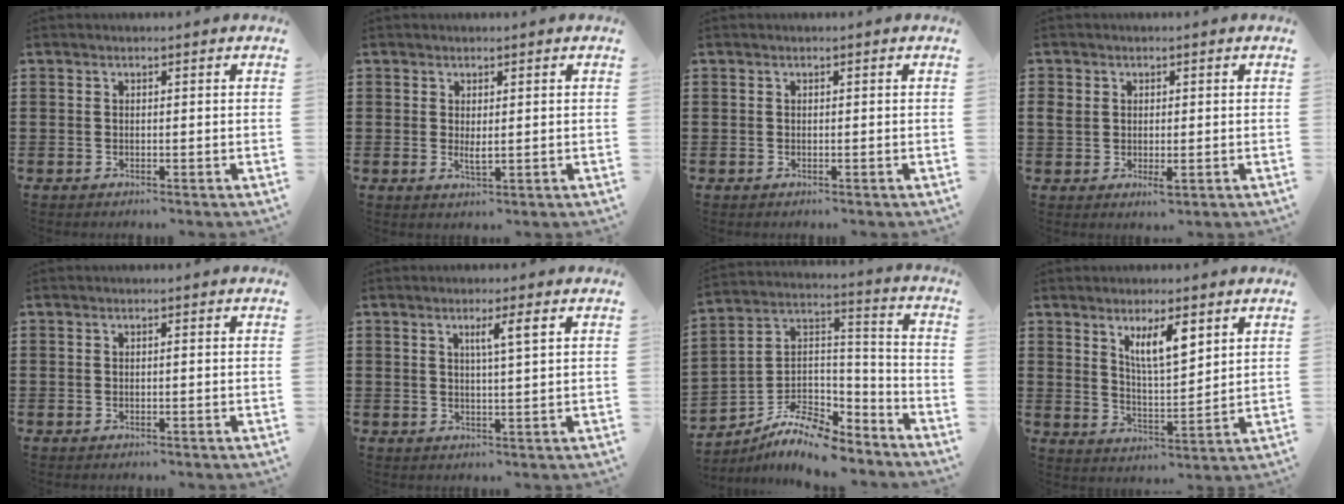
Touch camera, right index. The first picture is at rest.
{"total": 1.9, "force": [0.3, 0.4, 1.8], "torque": [-0.034, -0.002, 0.006]}
{"total": 0.0}
{"total": 3.0, "force": [0.1, 1.9, 2.3], "torque": [-0.060, -0.003, -0.001]}
{"total": 0.0}
{"total": 3.2, "force": [1.2, -0.1, 2.9], "torque": [-0.060, -0.002, 0.017]}
{"total": 9.4, "force": [-7.7, 3.6, 4.2], "torque": [-0.088, 0.018, -0.151]}
{"total": 7.0, "force": [3.8, 2.2, 5.4], "torque": [-0.109, 0.003, 0.063]}